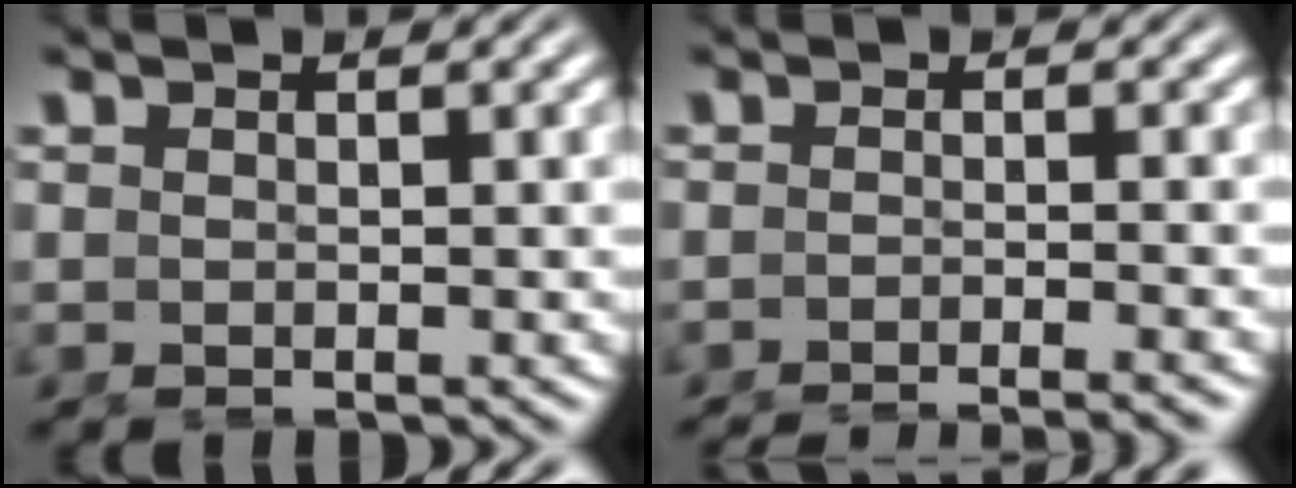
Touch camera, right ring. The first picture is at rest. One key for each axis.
{"total": 4.9, "fx": -4.8, "fy": 0.3, "fz": 1.1, "tx": -0.003, "ty": -0.010, "tz": -0.071}